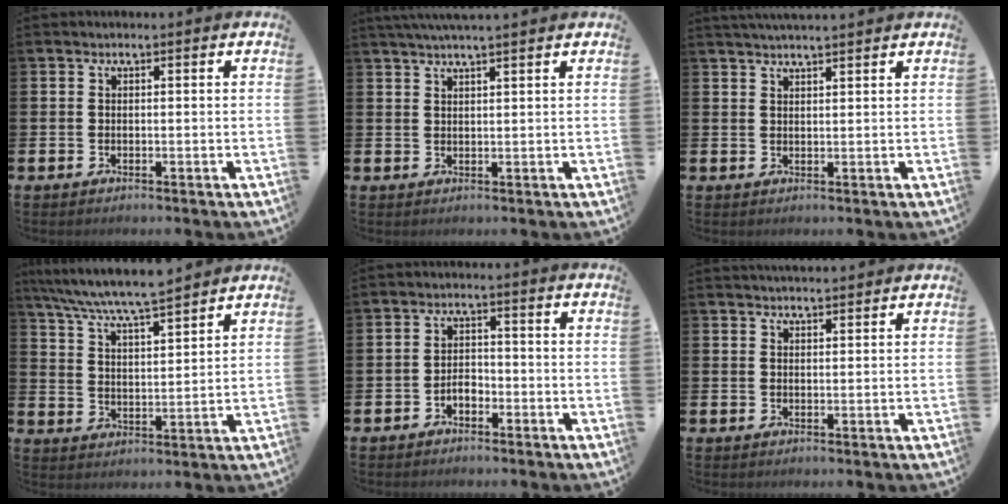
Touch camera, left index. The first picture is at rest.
{"total": 2.7, "force": [2.5, -0.3, 0.9], "torque": [-0.021, -0.004, 0.046]}
{"total": 2.5, "force": [2.4, -0.1, 0.5], "torque": [-0.014, -0.005, 0.044]}
{"total": 7.4, "force": [7.0, 0.0, 2.2], "torque": [-0.073, -0.043, 0.124]}
{"total": 2.2, "force": [-1.4, 1.3, 1.1], "torque": [-0.023, 0.006, -0.030]}
{"total": 2.4, "force": [2.4, 0.2, 0.2], "torque": [0.000, -0.010, 0.041]}